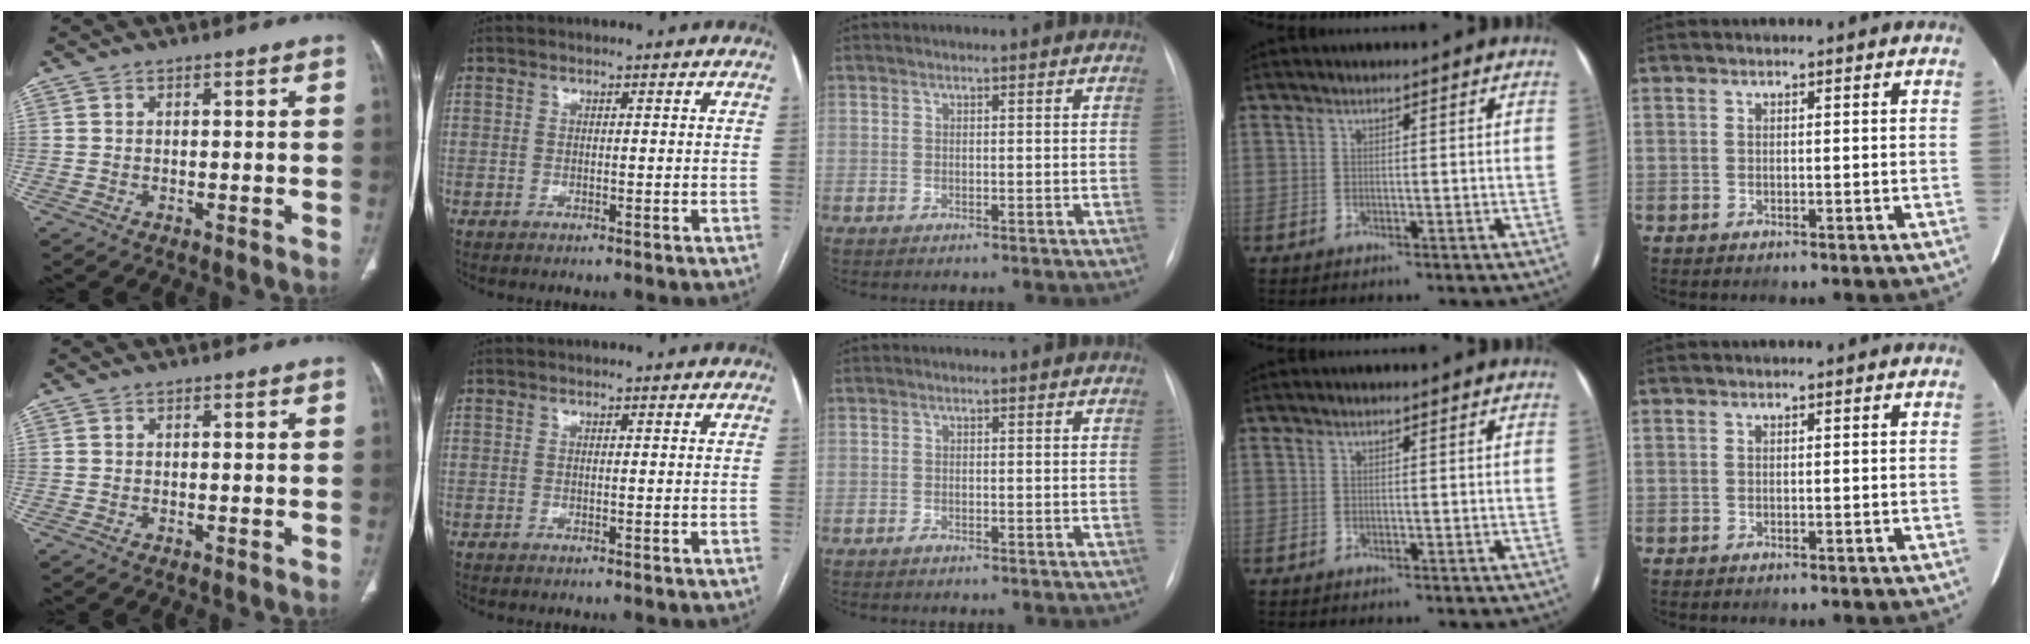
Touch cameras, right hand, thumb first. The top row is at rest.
{}